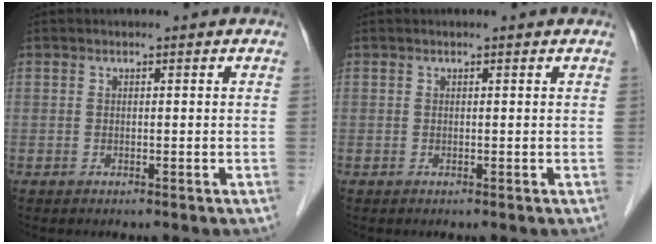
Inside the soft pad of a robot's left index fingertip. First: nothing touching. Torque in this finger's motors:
{"motor_torque": [0.07, -0.02, -0.06, -0.01]}